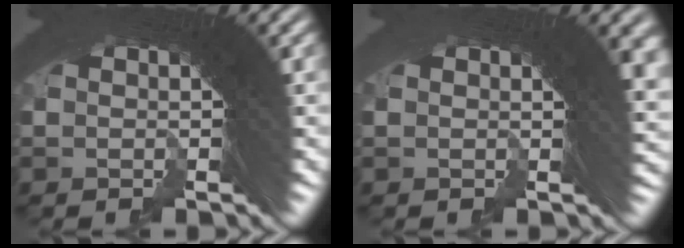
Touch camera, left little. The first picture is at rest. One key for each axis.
{"total": 2.8, "fx": 1.0, "fy": 0.3, "fz": 2.6, "tx": -0.021, "ty": 0.017, "tz": 0.006}